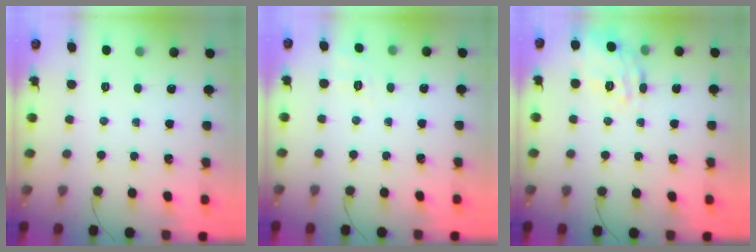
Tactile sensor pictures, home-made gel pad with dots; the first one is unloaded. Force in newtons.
{"total": 2.5, "press": 1.1, "slide": 2.2}
{"total": 9.6, "press": 9.6, "slide": 0.7}